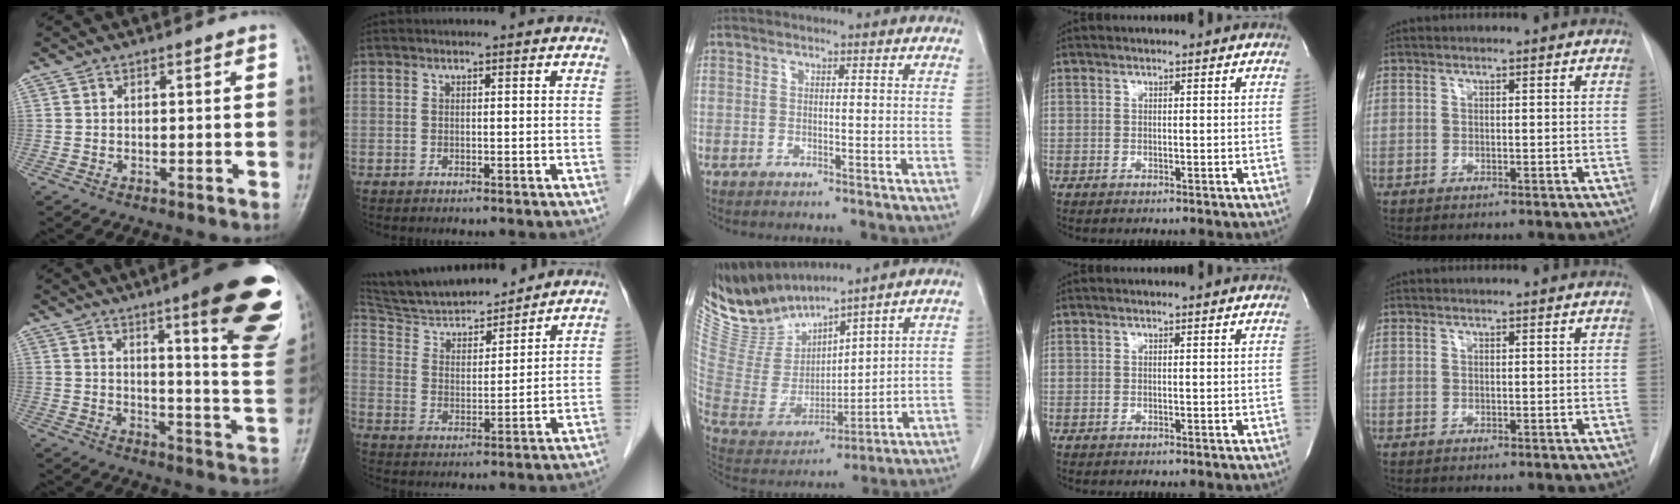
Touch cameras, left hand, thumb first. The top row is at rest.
{"thumb": {"total": 22.1, "force": [12.0, 3.9, 18.1], "torque": [-0.205, -0.060, 0.152]}, "index": {"total": 15.2, "force": [14.1, 2.5, 5.0], "torque": [-0.088, 0.011, 0.245]}, "middle": {"total": 10.1, "force": [10.0, 0.5, 1.7], "torque": [-0.062, -0.006, 0.225]}}